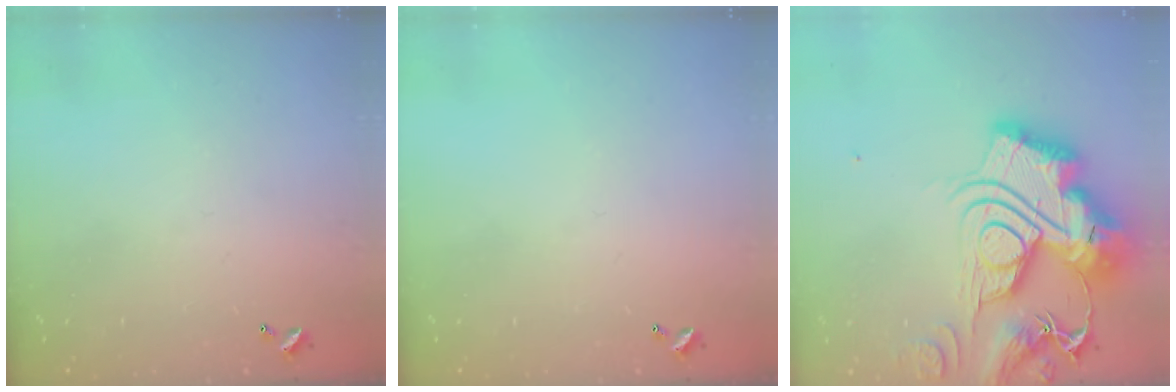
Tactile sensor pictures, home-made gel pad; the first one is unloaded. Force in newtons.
{"total": 0.0}
{"total": 0.6, "press": 0.6, "slide": 0.0}